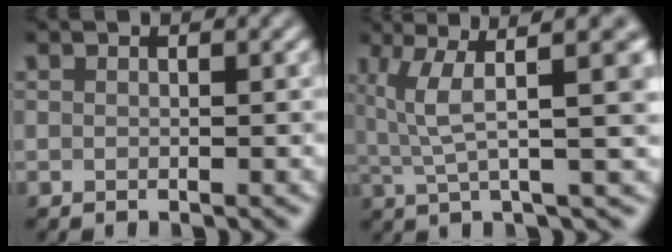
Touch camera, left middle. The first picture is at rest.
{"total": 8.1, "force": [3.2, 1.8, 7.3], "torque": [-0.125, 0.018, 0.058]}